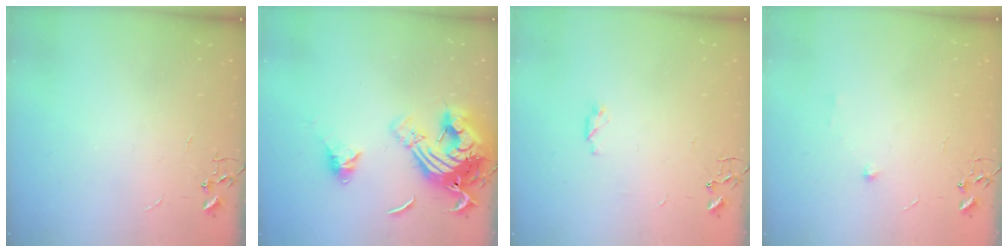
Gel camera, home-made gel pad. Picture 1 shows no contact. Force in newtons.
{"total": 20.1, "press": 20.0, "slide": 2.2}
{"total": 3.3, "press": 3.2, "slide": 0.6}
{"total": 5.0, "press": 4.8, "slide": 1.3}